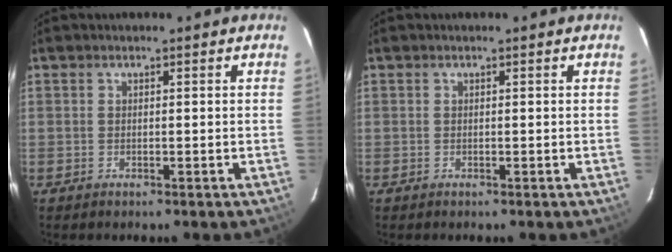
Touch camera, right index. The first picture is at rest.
{"total": 0.0}